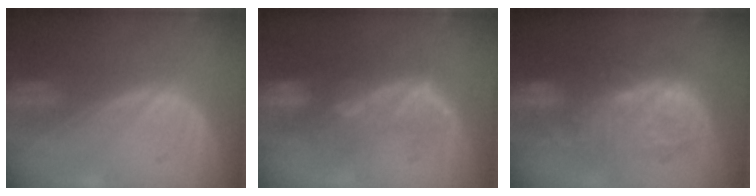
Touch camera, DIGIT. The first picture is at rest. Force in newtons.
{"total": 10.1, "press": 8.6, "slide": 5.4}
{"total": 9.6, "press": 9.6, "slide": 0.2}